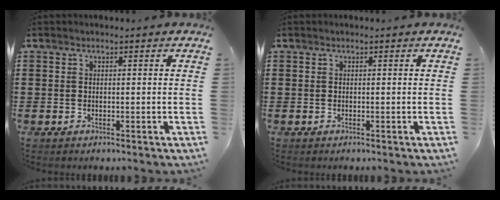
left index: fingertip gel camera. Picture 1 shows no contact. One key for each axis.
{"total": 0.0}